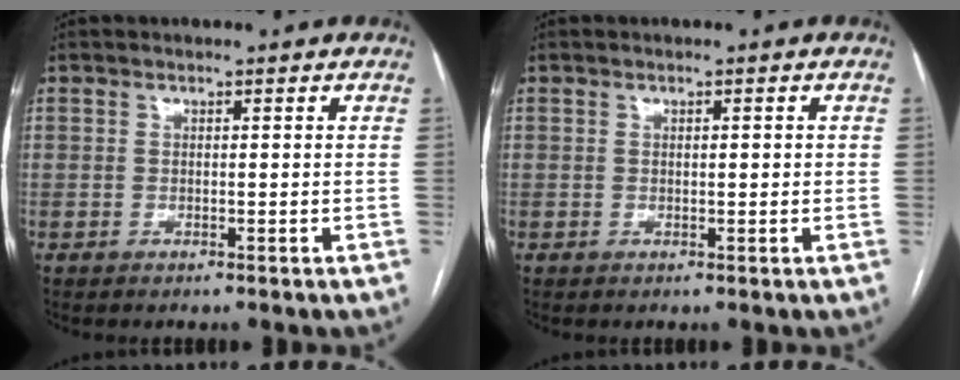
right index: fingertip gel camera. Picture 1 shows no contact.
{"total": 0.9, "force": [0.2, 0.3, 0.8], "torque": [-0.014, 0.000, 0.003]}